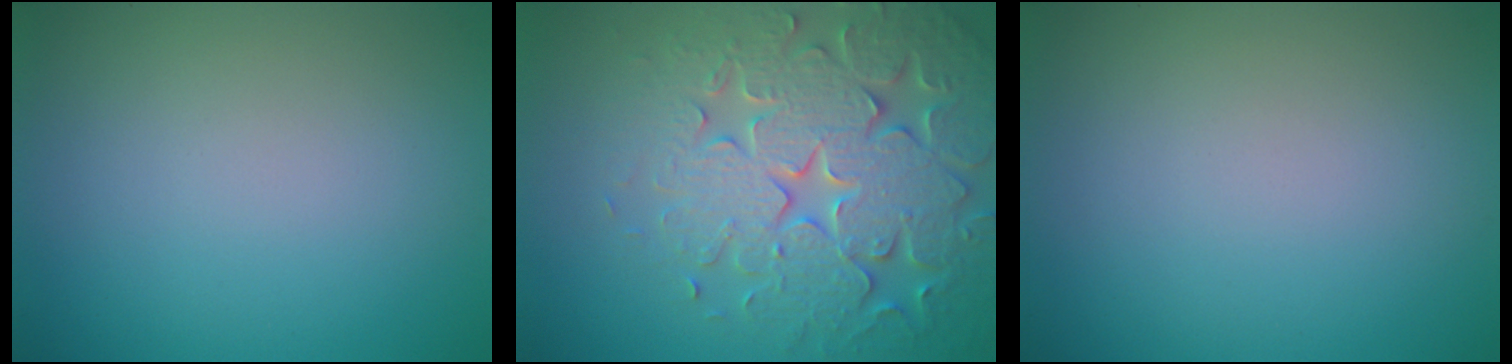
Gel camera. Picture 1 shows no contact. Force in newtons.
{"total": 7.8, "press": 7.6, "slide": 1.6}
{"total": 0.0}